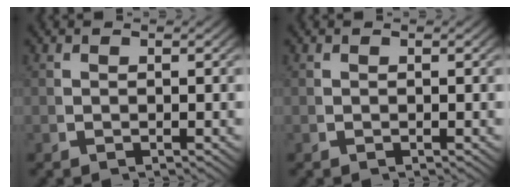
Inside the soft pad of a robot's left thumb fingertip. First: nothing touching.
{"total": 0.0}